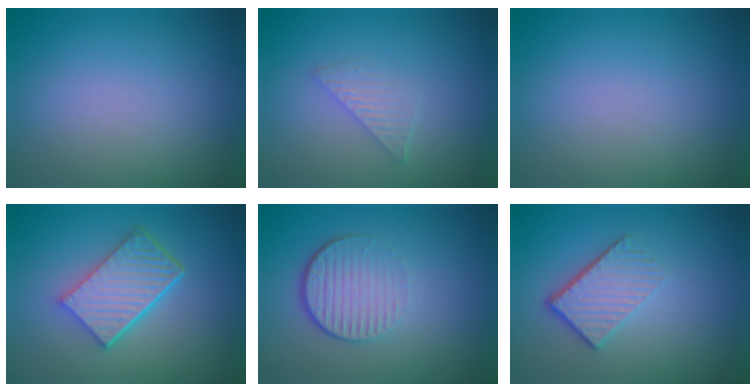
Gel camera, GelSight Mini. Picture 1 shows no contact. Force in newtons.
{"total": 1.6, "press": 1.6, "slide": 0.1}
{"total": 0.0}
{"total": 6.1, "press": 4.4, "slide": 4.2}
{"total": 4.3, "press": 2.9, "slide": 3.2}
{"total": 4.1, "press": 2.8, "slide": 3.0}